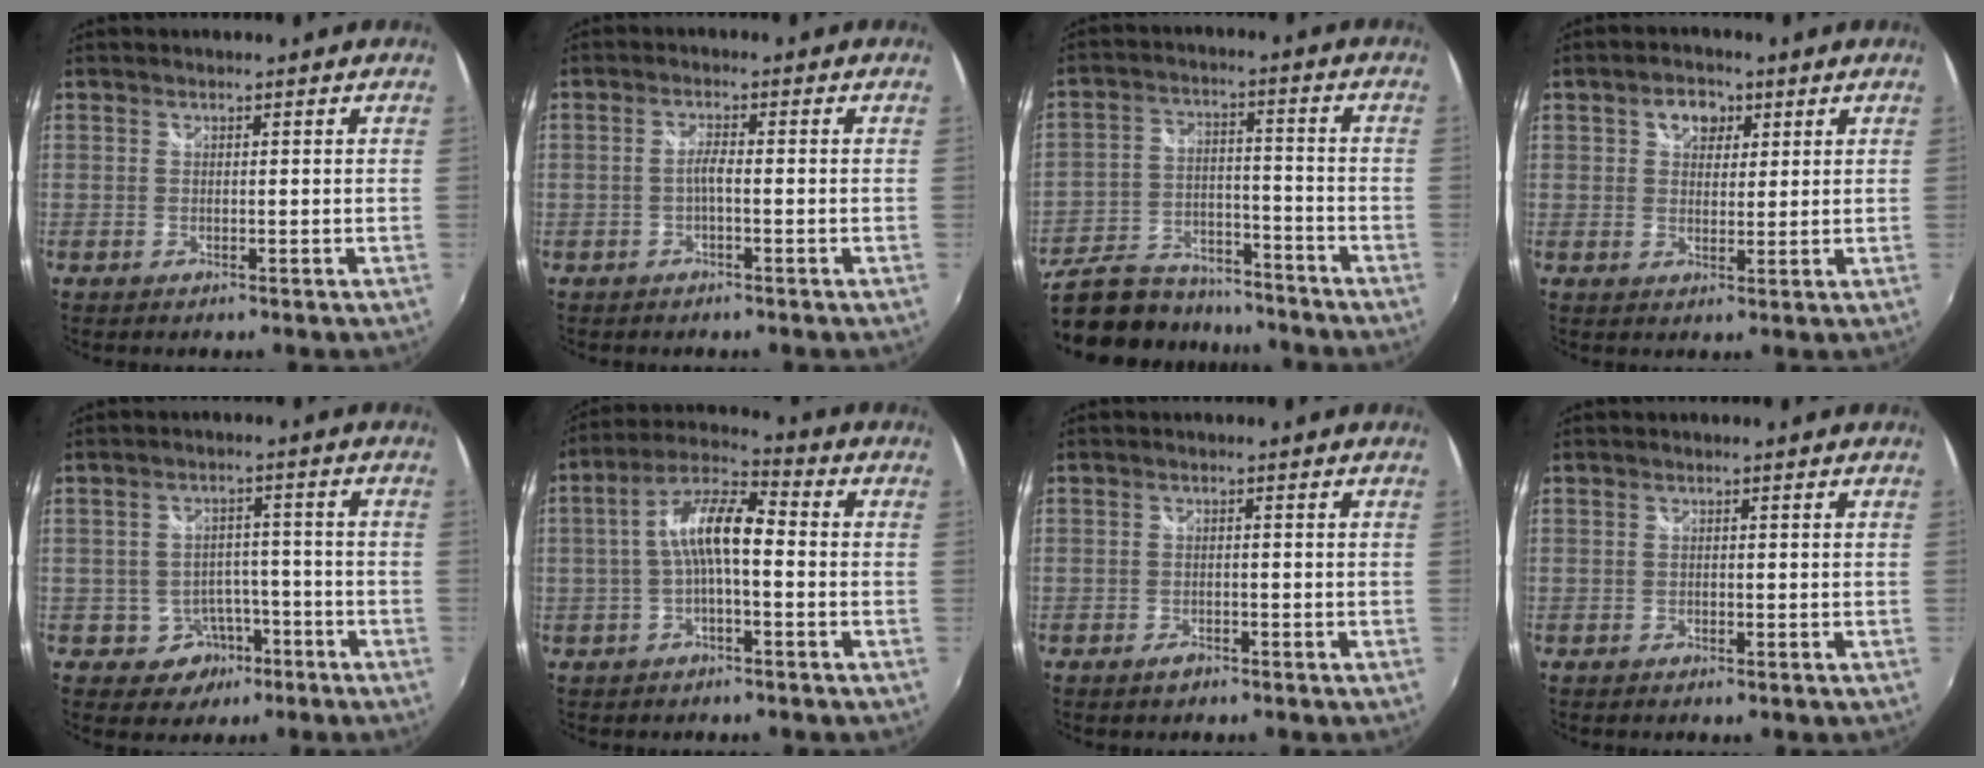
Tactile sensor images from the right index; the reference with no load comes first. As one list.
[{"total": 1.9, "force": [-0.9, 0.1, 1.7], "torque": [-0.033, 0.003, -0.019]}, {"total": 19.6, "force": [-15.5, 9.2, 7.7], "torque": [-0.183, 0.003, -0.229]}, {"total": 5.0, "force": [2.2, 3.7, 2.6], "torque": [-0.035, 0.016, 0.037]}, {"total": 6.3, "force": [-3.6, 5.1, 1.2], "torque": [-0.033, 0.020, -0.039]}, {"total": 9.1, "force": [-1.2, 2.8, 8.5], "torque": [-0.177, 0.022, -0.025]}, {"total": 2.1, "force": [-1.6, 1.1, 0.7], "torque": [-0.016, -0.002, -0.028]}, {"total": 0.6, "force": [-0.4, 0.3, 0.3], "torque": [-0.007, -0.002, -0.008]}]